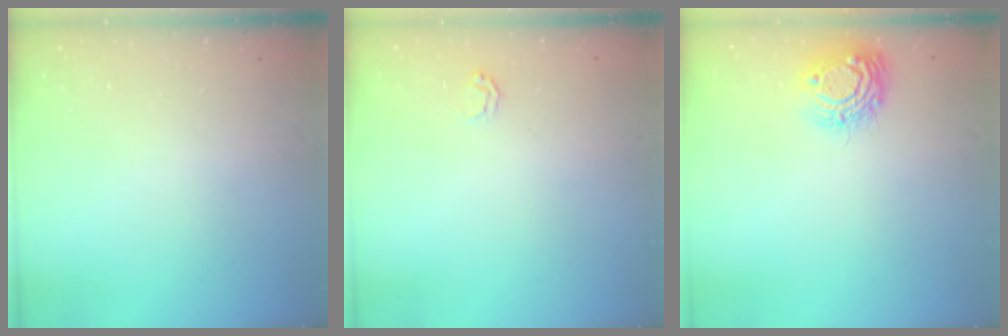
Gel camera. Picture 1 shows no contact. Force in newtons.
{"total": 2.5, "press": 2.5, "slide": 0.2}
{"total": 10.3, "press": 10.3, "slide": 0.7}